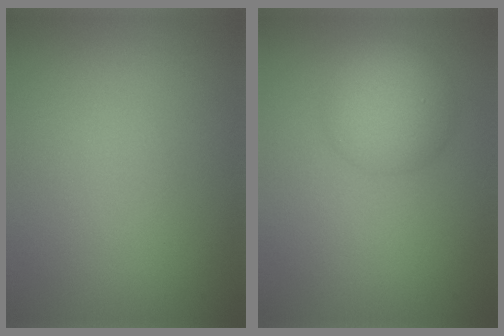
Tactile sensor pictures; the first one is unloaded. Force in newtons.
{"total": 4.2, "press": 4.2, "slide": 0.1}